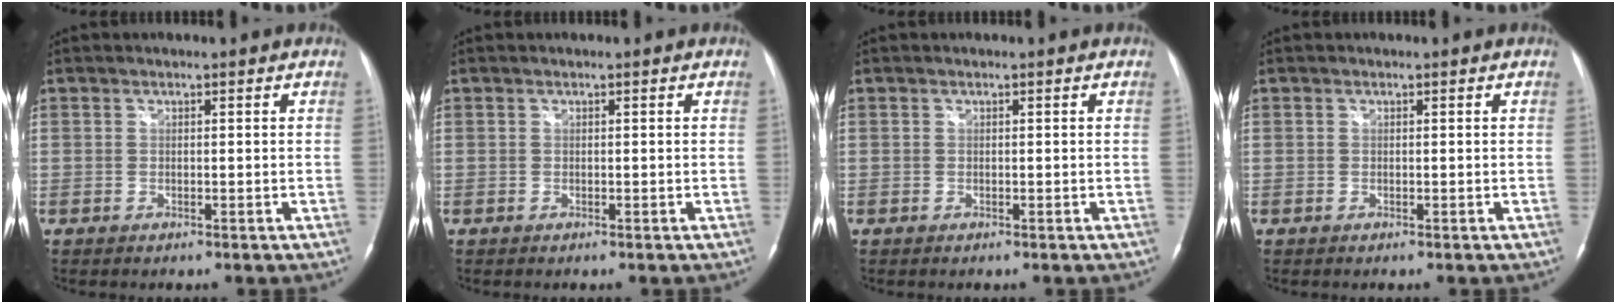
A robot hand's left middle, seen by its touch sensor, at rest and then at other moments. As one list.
[{"total": 0.0}, {"total": 0.0}, {"total": 0.0}]